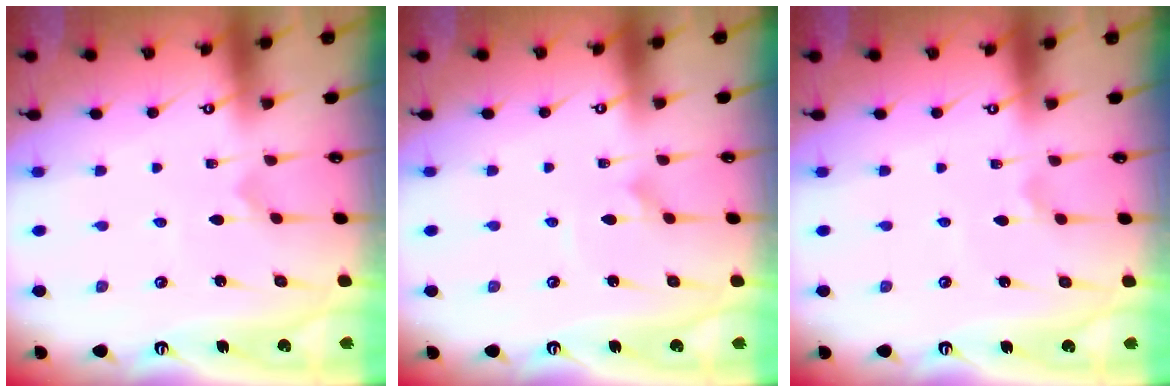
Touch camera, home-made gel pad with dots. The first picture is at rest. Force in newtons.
{"total": 1.3, "press": 1.3, "slide": 0.0}
{"total": 2.1, "press": 2.0, "slide": 0.4}